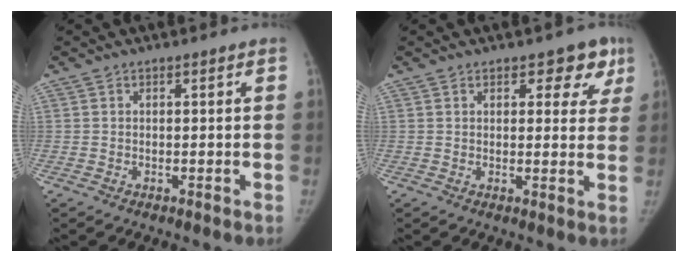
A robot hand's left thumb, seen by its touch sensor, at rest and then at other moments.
{"total": 6.1, "force": [3.4, 3.4, 3.7], "torque": [-0.001, -0.011, 0.035]}